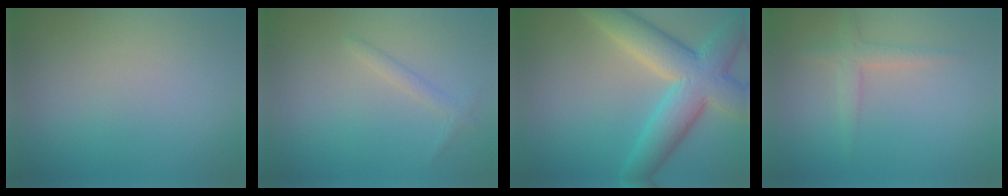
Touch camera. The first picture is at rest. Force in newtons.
{"total": 1.1, "press": 1.1, "slide": 0.1}
{"total": 8.6, "press": 8.6, "slide": 0.7}
{"total": 1.9, "press": 1.9, "slide": 0.1}